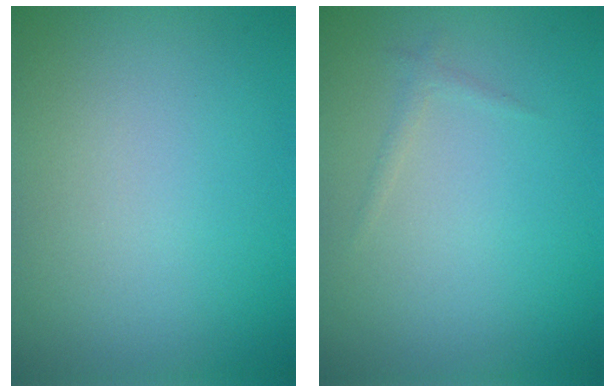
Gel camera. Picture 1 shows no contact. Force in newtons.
{"total": 0.7, "press": 0.7, "slide": 0.0}